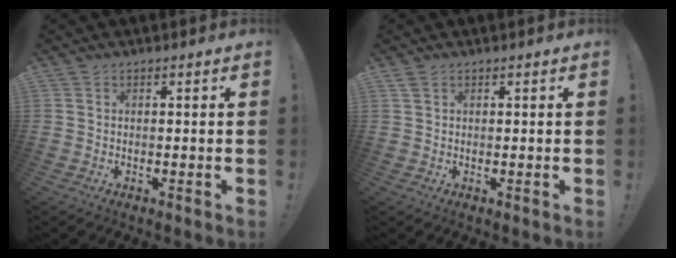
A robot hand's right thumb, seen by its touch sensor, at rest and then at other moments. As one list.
[{"total": 1.4, "force": [0.9, 0.6, 0.8], "torque": [-0.022, 0.003, 0.018]}]